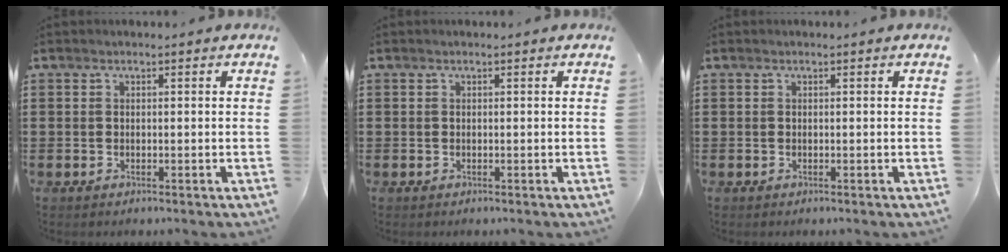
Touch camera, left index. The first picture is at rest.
{"total": 0.0}
{"total": 0.0}